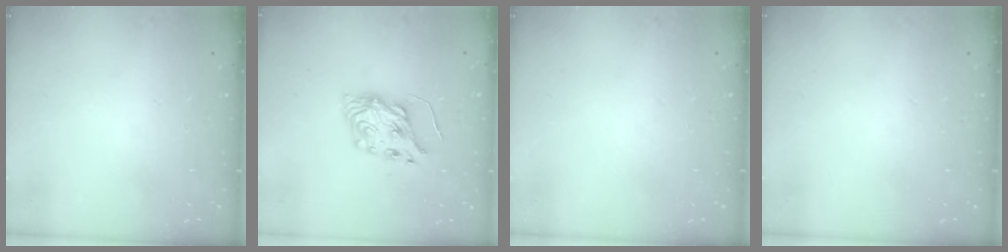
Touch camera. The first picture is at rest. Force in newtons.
{"total": 7.1, "press": 7.0, "slide": 0.7}
{"total": 0.0}
{"total": 0.0}